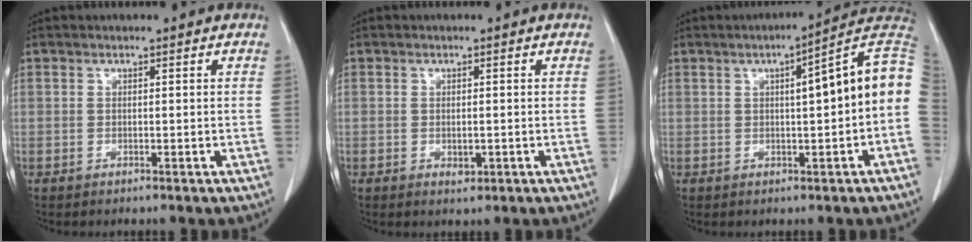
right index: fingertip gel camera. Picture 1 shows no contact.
{"total": 1.5, "force": [-0.4, 0.9, 1.1], "torque": [-0.015, -0.002, -0.001]}
{"total": 11.1, "force": [1.1, 0.9, 11.0], "torque": [-0.152, 0.030, 0.009]}